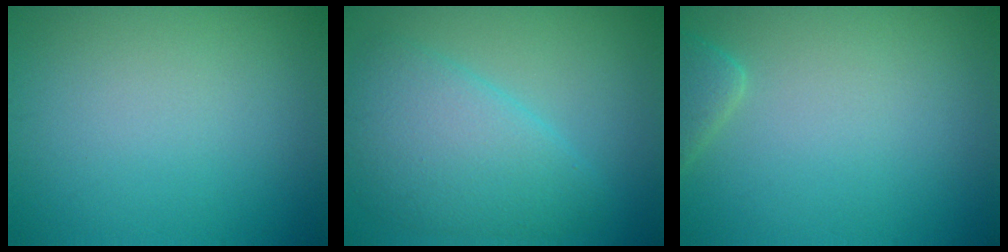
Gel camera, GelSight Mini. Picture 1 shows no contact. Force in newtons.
{"total": 5.4, "press": 5.4, "slide": 0.3}
{"total": 1.8, "press": 1.8, "slide": 0.2}